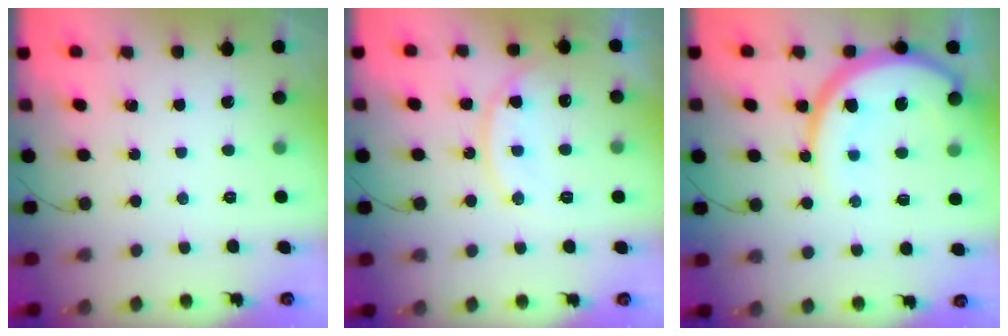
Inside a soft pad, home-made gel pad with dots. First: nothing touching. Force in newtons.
{"total": 14.3, "press": 14.3, "slide": 1.2}
{"total": 15.0, "press": 14.9, "slide": 1.9}